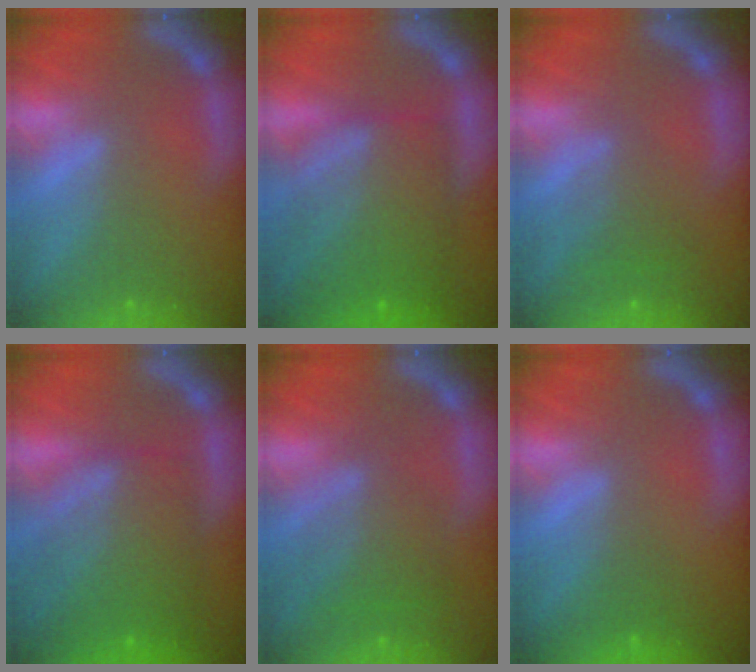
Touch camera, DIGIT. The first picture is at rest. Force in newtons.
{"total": 9.5}
{"total": 2.5}
{"total": 8.5}
{"total": 5.0}
{"total": 1.0}